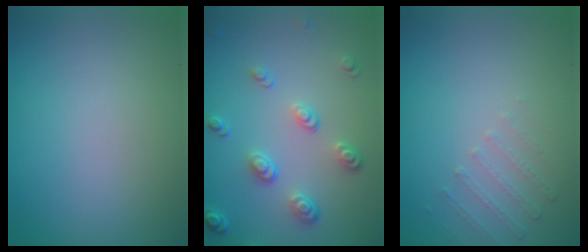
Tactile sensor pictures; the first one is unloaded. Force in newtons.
{"total": 3.5, "press": 2.8, "slide": 2.2}
{"total": 1.1, "press": 0.7, "slide": 0.8}